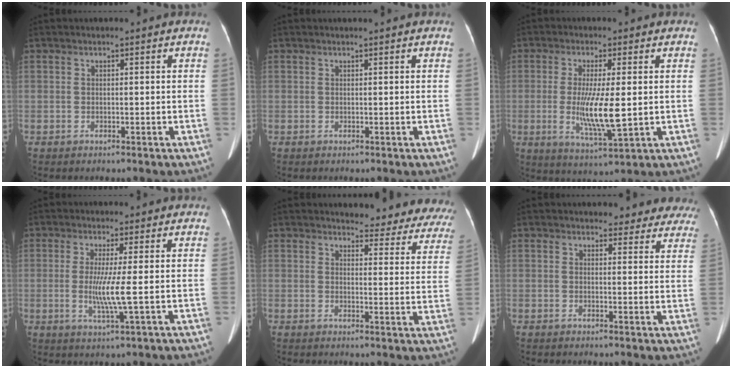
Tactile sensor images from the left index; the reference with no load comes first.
{"total": 0.9, "force": [0.9, 0.0, 0.4], "torque": [-0.006, 0.009, 0.014]}
{"total": 8.5, "force": [-0.4, 1.1, 8.4], "torque": [-0.165, -0.023, -0.007]}
{"total": 5.3, "force": [-0.3, -0.8, 5.2], "torque": [-0.110, -0.018, -0.006]}
{"total": 16.0, "force": [15.3, 3.8, 2.8], "torque": [0.005, -0.072, 0.139]}
{"total": 9.6, "force": [8.9, 3.5, 1.1], "torque": [0.029, -0.017, 0.069]}